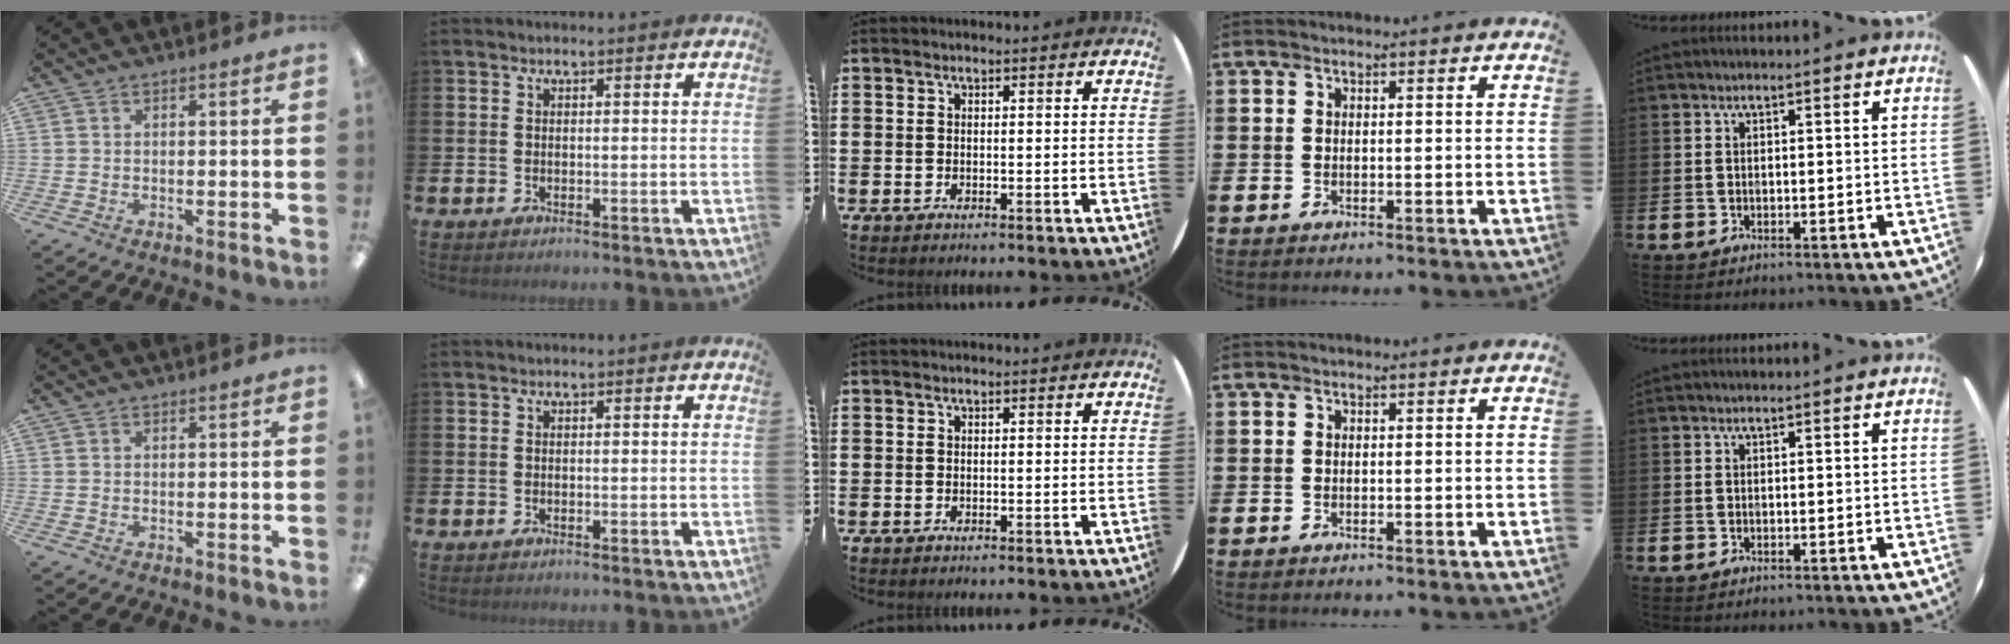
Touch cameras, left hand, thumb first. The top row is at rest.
{}